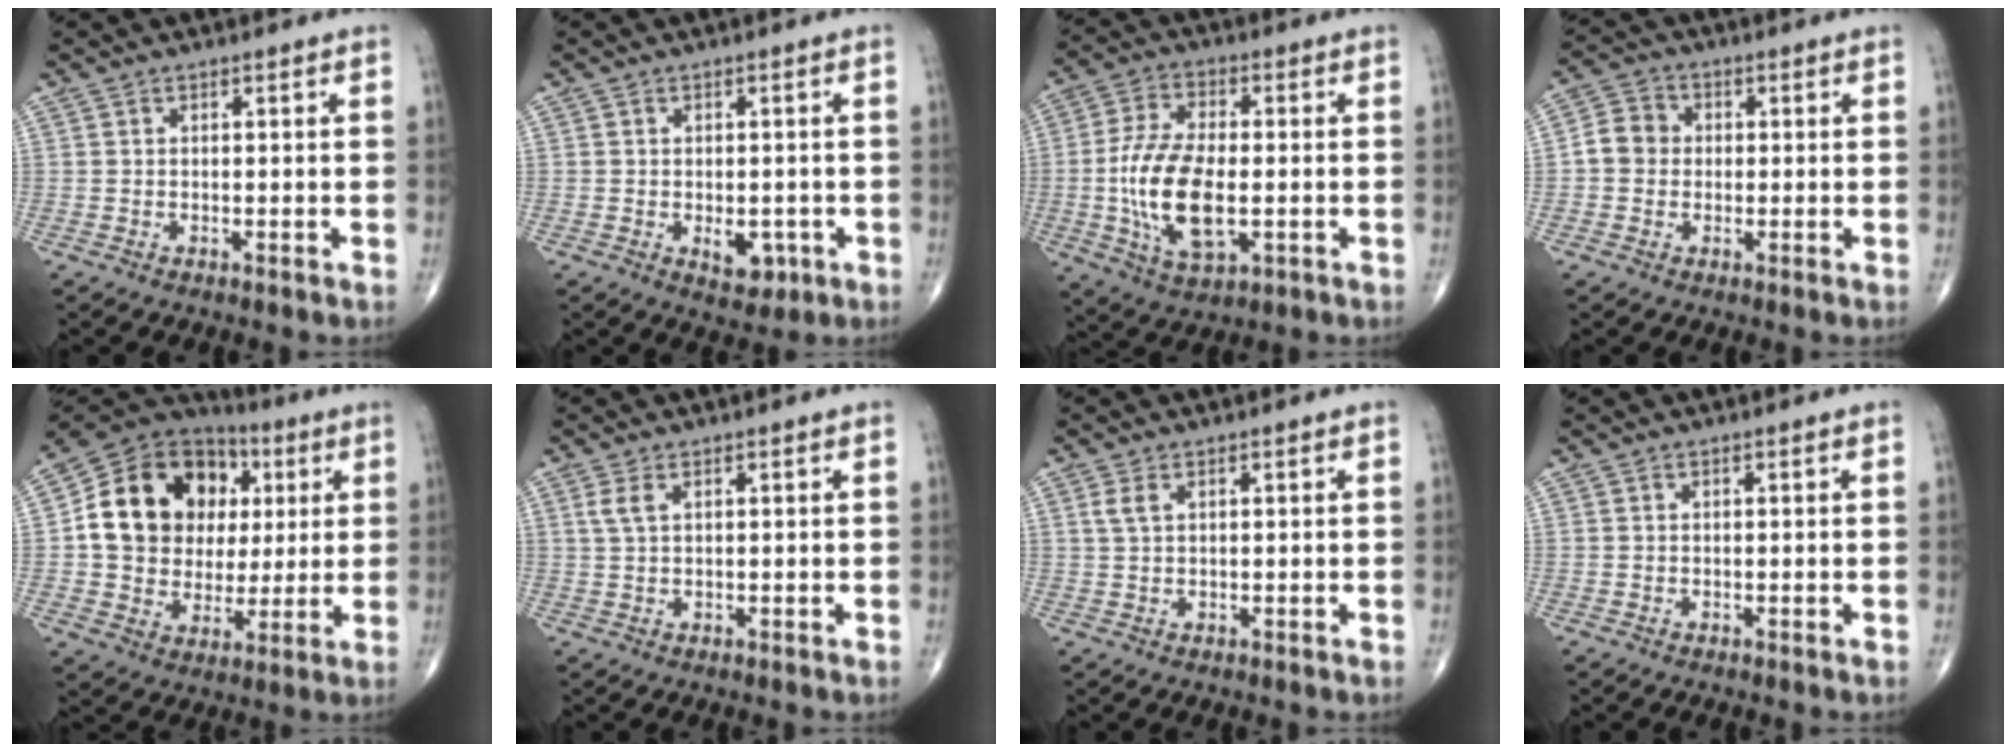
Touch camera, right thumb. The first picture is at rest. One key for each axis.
{"total": 4.7, "fx": -1.3, "fy": 2.9, "fz": 3.5, "tx": -0.029, "ty": 0.000, "tz": -0.008}
{"total": 14.9, "fx": -2.0, "fy": 7.3, "fz": 12.9, "tx": -0.253, "ty": 0.000, "tz": -0.033}
{"total": 5.3, "fx": -0.1, "fy": 4.8, "fz": 2.2, "tx": -0.026, "ty": 0.013, "tz": -0.013}
{"total": 20.0, "fx": 3.7, "fy": 16.4, "fz": 10.8, "tx": -0.153, "ty": 0.026, "tz": 0.071}
{"total": 2.4, "fx": 1.0, "fy": 1.0, "fz": 1.9, "tx": -0.047, "ty": 0.007, "tz": 0.028}
{"total": 2.2, "fx": 0.9, "fy": 1.0, "fz": 1.6, "tx": -0.037, "ty": 0.008, "tz": 0.024}
{"total": 0.0}